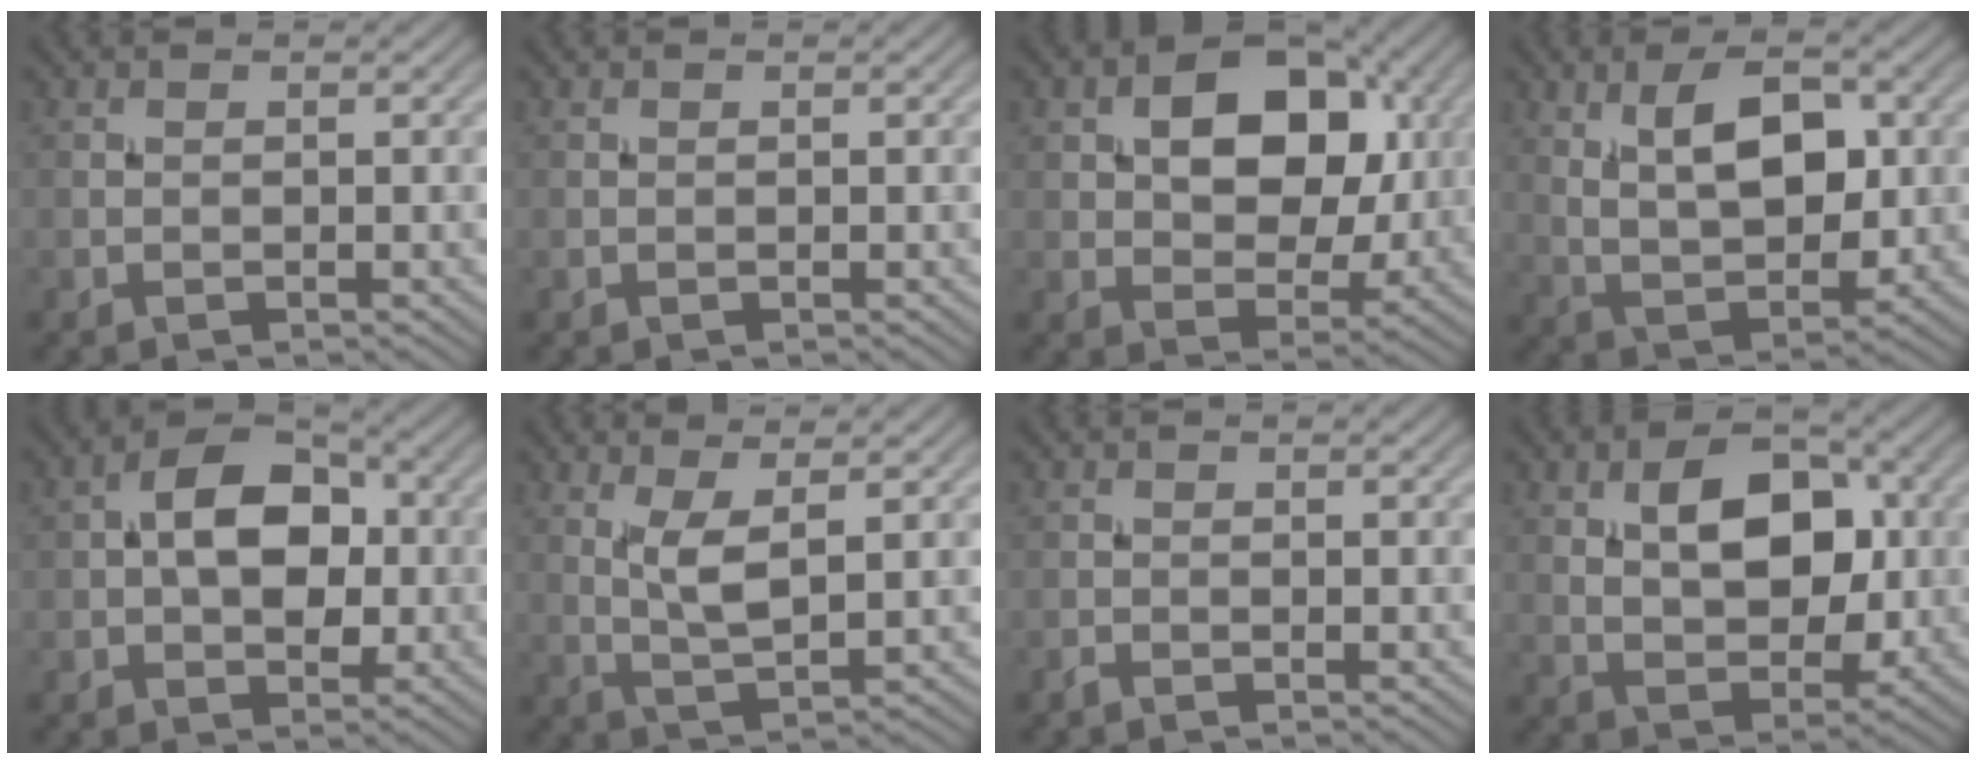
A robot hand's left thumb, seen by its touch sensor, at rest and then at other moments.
{"total": 0.0}
{"total": 11.6, "force": [2.9, 7.7, 8.1], "torque": [-0.128, 0.008, 0.039]}
{"total": 9.1, "force": [2.5, 4.6, 7.4], "torque": [-0.130, 0.004, 0.042]}
{"total": 8.5, "force": [0.1, 5.6, 6.4], "torque": [-0.101, 0.011, -0.008]}
{"total": 4.8, "force": [1.7, 1.2, 4.3], "torque": [-0.099, -0.006, 0.041]}
{"total": 0.6, "force": [-0.5, 0.1, 0.2], "torque": [-0.004, 0.000, -0.012]}
{"total": 9.4, "force": [1.9, 5.5, 7.3], "torque": [-0.120, 0.007, 0.028]}